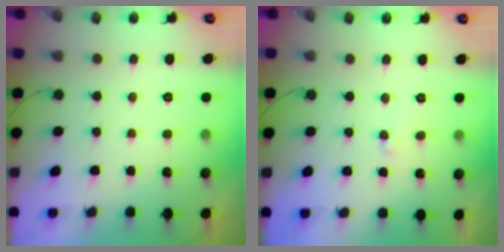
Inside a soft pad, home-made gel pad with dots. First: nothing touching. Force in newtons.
{"total": 3.2, "press": 3.2, "slide": 0.4}